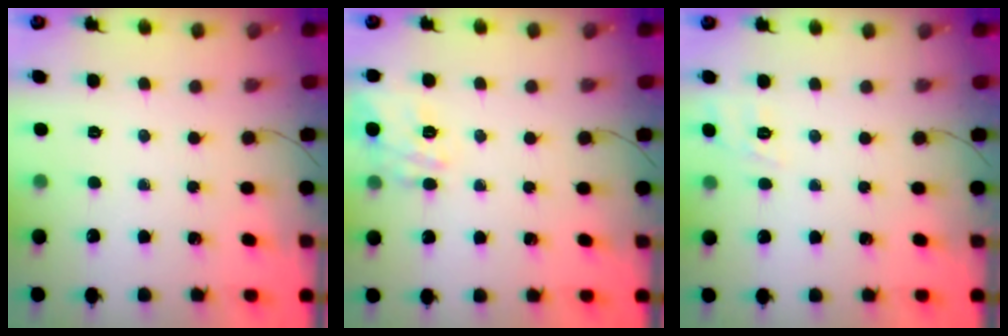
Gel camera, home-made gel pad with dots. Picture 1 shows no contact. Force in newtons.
{"total": 13.5, "press": 13.5, "slide": 0.9}
{"total": 7.2, "press": 6.9, "slide": 1.7}